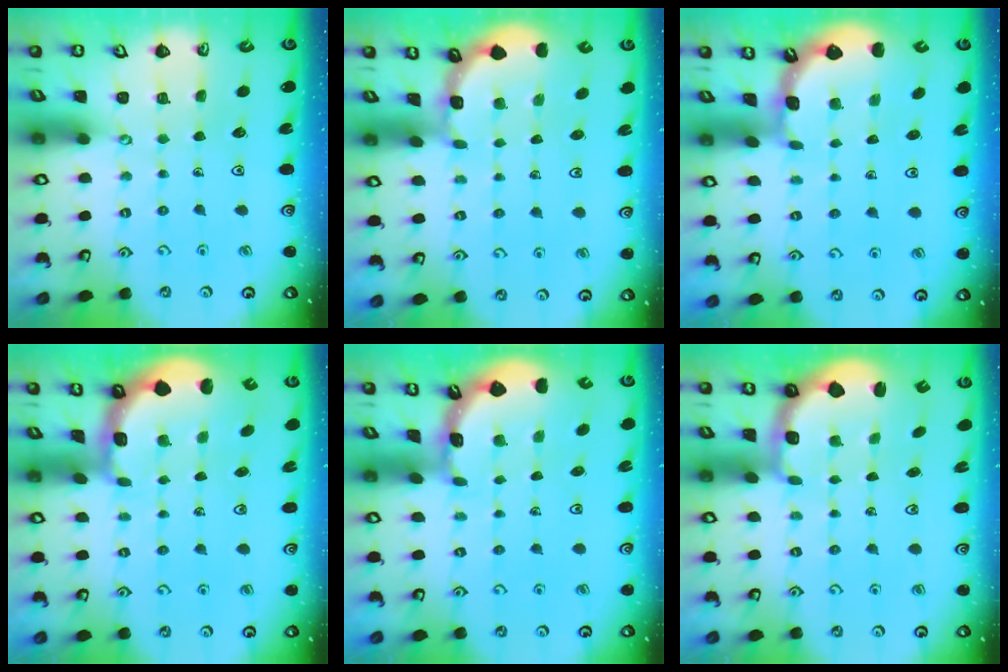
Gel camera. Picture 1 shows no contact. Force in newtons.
{"total": 1.6, "press": 1.5, "slide": 0.1}
{"total": 0.9, "press": 0.9, "slide": 0.2}
{"total": 1.6, "press": 1.4, "slide": 0.7}
{"total": 1.7, "press": 1.7, "slide": 0.2}
{"total": 2.5, "press": 1.2, "slide": 2.2}